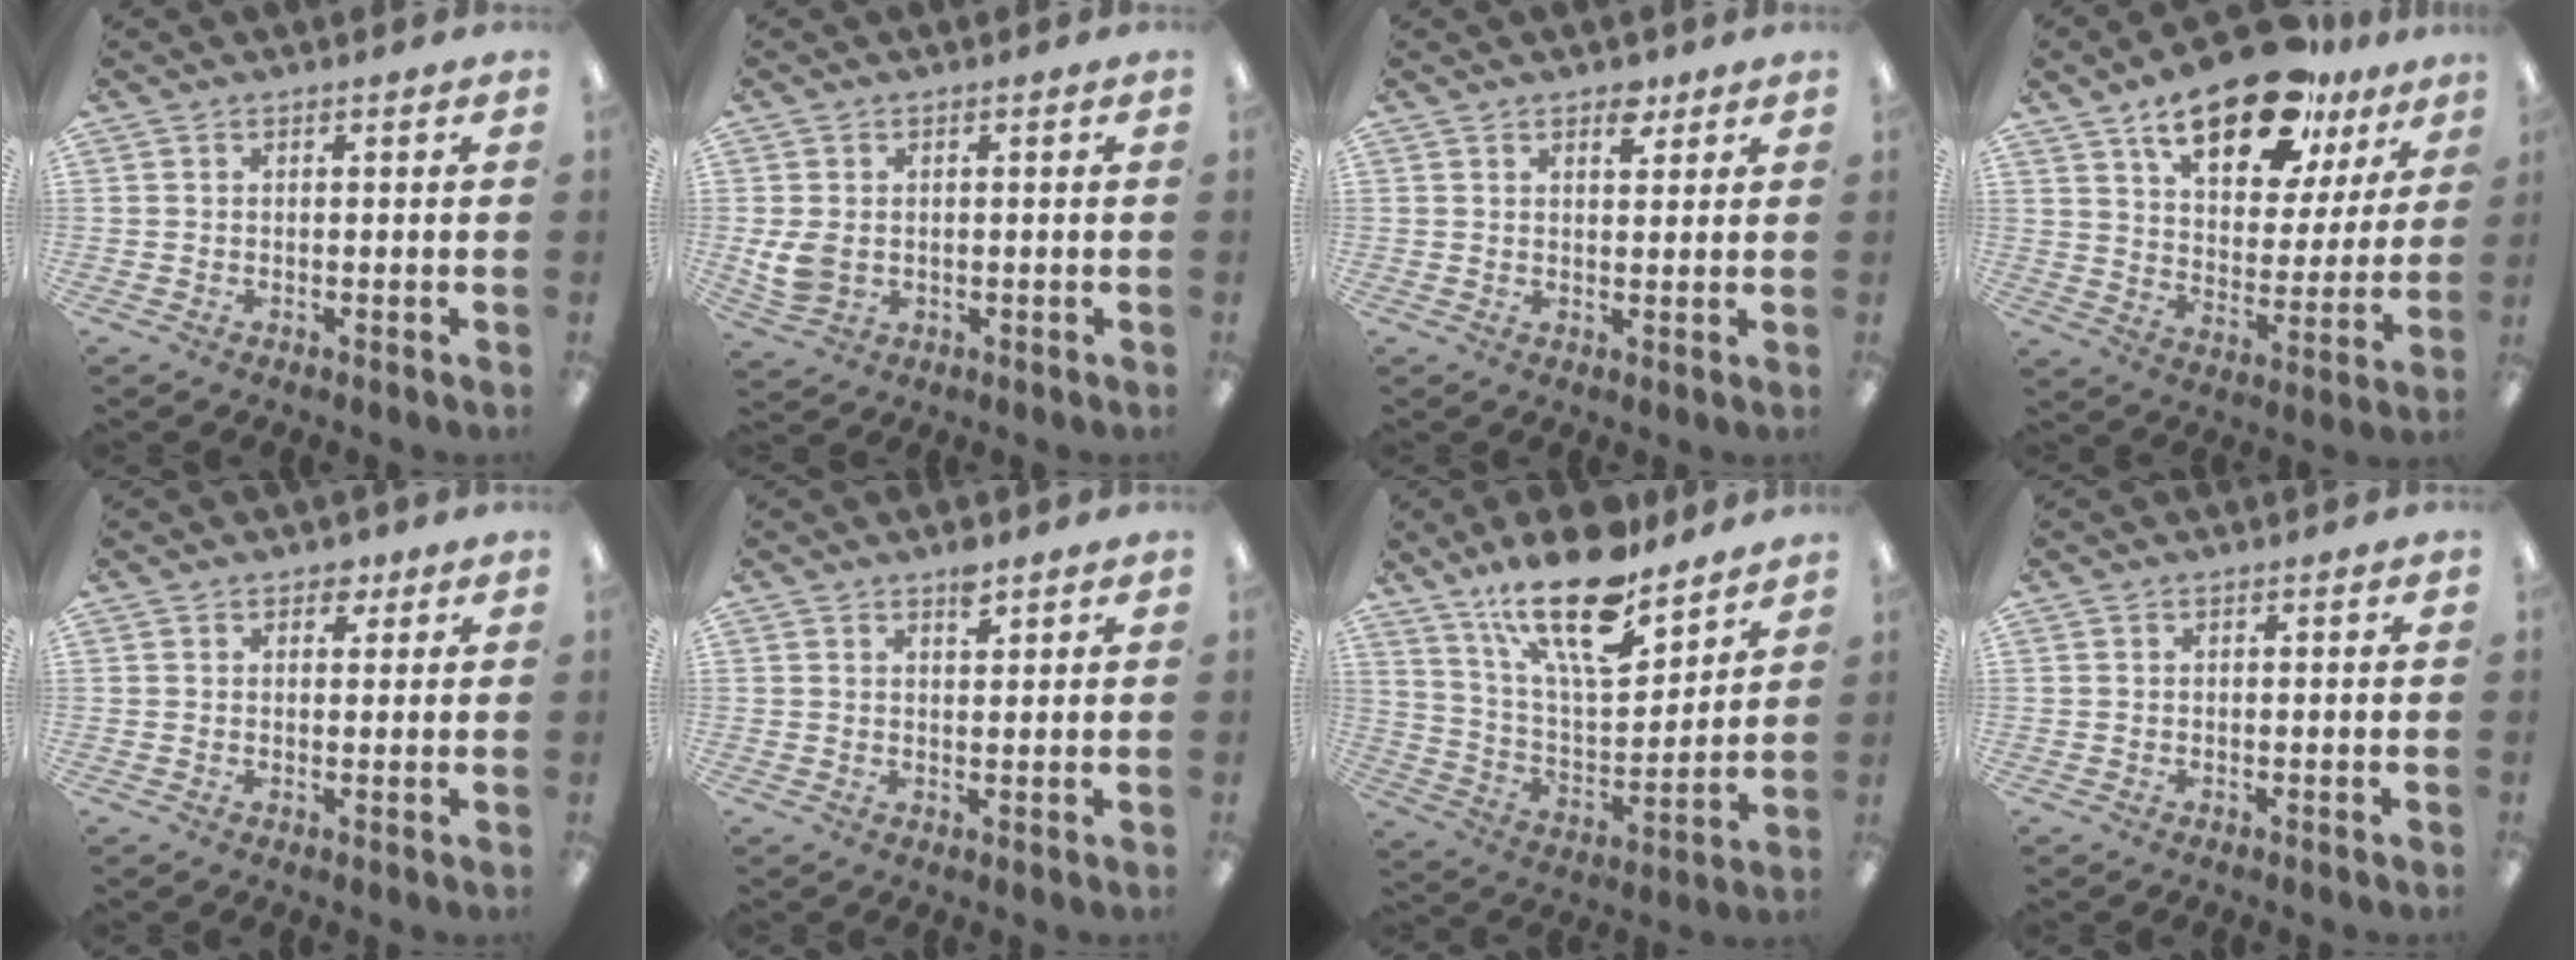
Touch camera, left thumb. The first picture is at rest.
{"total": 5.5, "force": [0.1, 4.3, 3.5], "torque": [-0.075, -0.002, 0.002]}
{"total": 4.1, "force": [2.8, 2.0, 2.2], "torque": [-0.008, -0.014, 0.042]}
{"total": 20.4, "force": [13.9, 8.8, 12.1], "torque": [-0.190, -0.070, 0.233]}
{"total": 3.1, "force": [1.8, 1.9, 1.6], "torque": [-0.010, -0.005, 0.028]}
{"total": 3.3, "force": [2.5, 1.3, 1.7], "torque": [-0.013, -0.015, 0.040]}
{"total": 21.9, "force": [15.7, 7.5, 13.3], "torque": [-0.222, -0.095, 0.267]}
{"total": 0.0}